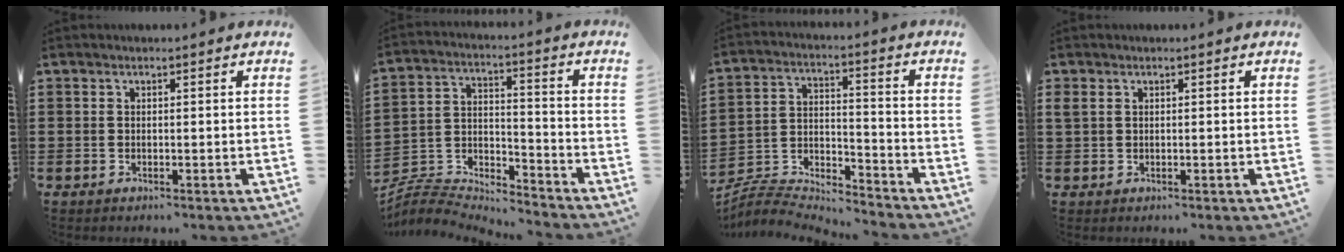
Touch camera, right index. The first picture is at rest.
{"total": 5.6, "force": [-5.5, 1.1, 0.7], "torque": [-0.032, -0.004, -0.115]}
{"total": 5.2, "force": [-5.1, 0.9, 0.8], "torque": [-0.028, -0.005, -0.106]}
{"total": 1.2, "force": [0.5, 0.9, 0.7], "torque": [-0.017, 0.005, 0.009]}